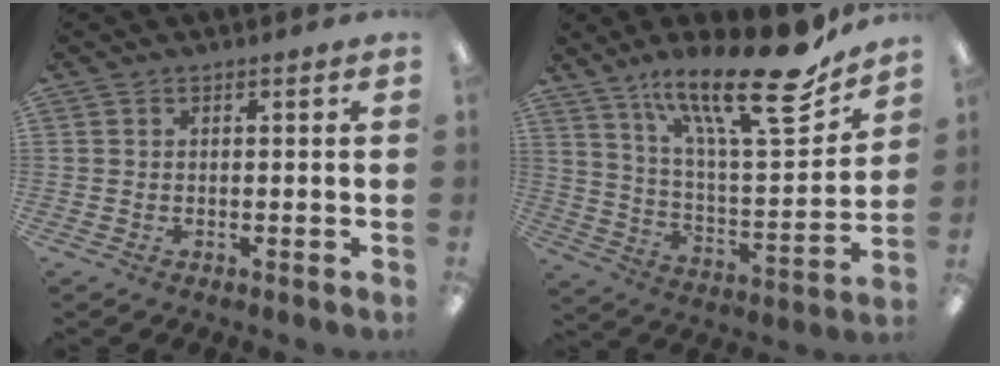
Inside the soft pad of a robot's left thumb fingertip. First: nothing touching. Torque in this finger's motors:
{"motor_torque": [0.32, 0.26, 1.52, -1.25, 0.32]}